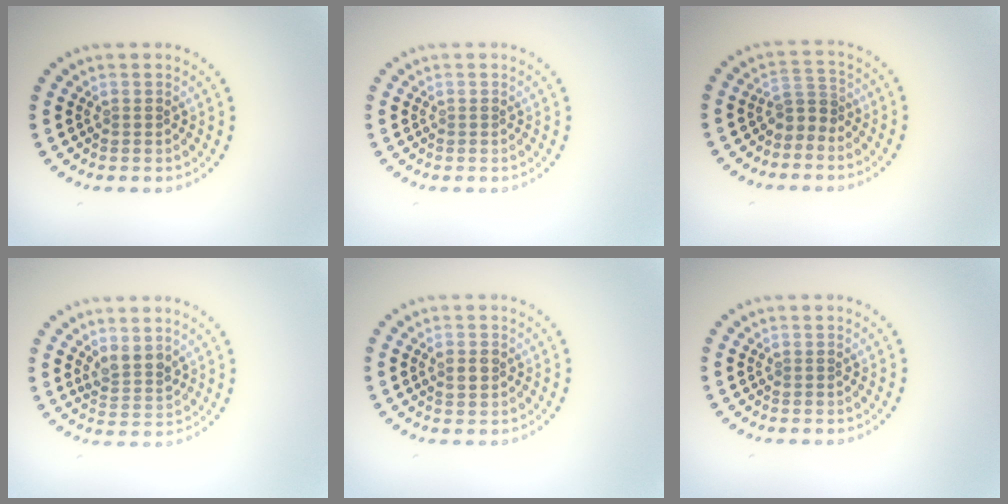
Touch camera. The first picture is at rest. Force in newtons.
{"total": 0.0}
{"total": 1.9, "press": 1.4, "slide": 1.4}
{"total": 2.2, "press": 1.9, "slide": 1.1}
{"total": 1.4, "press": 1.4, "slide": 0.2}
{"total": 0.0}